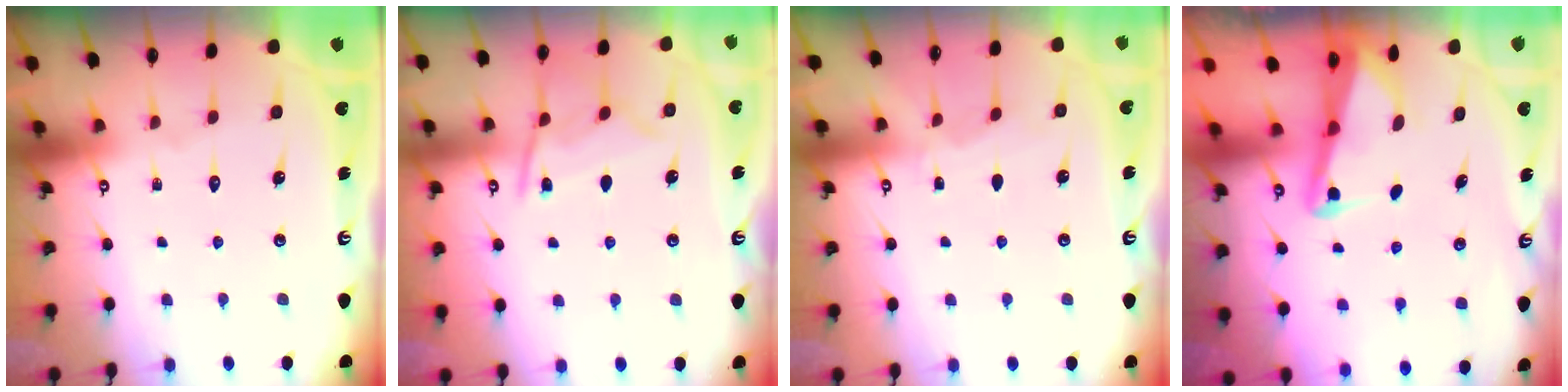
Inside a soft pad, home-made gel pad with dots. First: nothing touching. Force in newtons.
{"total": 9.8, "press": 9.7, "slide": 1.0}
{"total": 4.2, "press": 4.2, "slide": 0.6}
{"total": 2.5, "press": 2.5, "slide": 0.6}